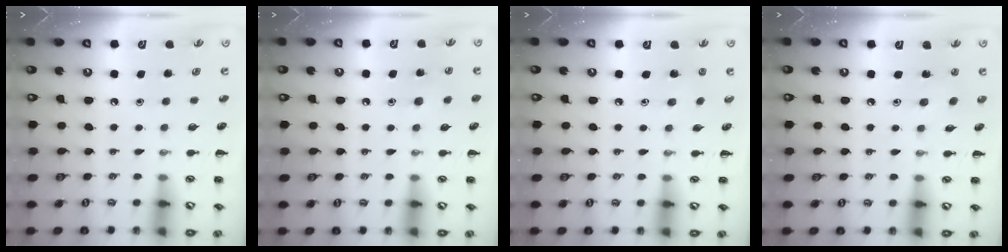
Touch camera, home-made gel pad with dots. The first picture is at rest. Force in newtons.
{"total": 5.4, "press": 5.2, "slide": 1.6}
{"total": 1.7, "press": 1.5, "slide": 0.7}
{"total": 2.6, "press": 2.5, "slide": 0.7}